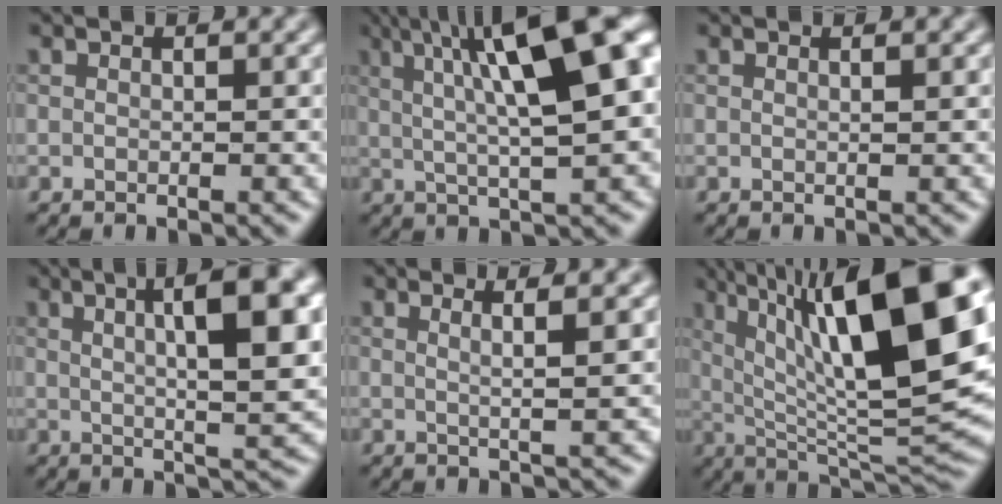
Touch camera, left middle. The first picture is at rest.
{"total": 12.9, "force": [3.4, 3.7, 11.9], "torque": [-0.157, 0.027, 0.053]}
{"total": 0.8, "force": [0.1, 0.4, 0.7], "torque": [-0.003, 0.004, -0.007]}
{"total": 10.1, "force": [2.0, 2.2, 9.6], "torque": [-0.117, 0.010, 0.036]}
{"total": 2.7, "force": [0.8, 0.5, 2.5], "torque": [-0.038, 0.008, 0.006]}
{"total": 16.3, "force": [4.2, 4.5, 15.1], "torque": [-0.239, 0.008, 0.072]}